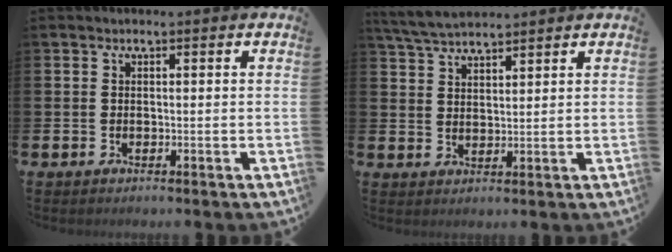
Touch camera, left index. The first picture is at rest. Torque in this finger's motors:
{"motor_torque": [-0.07, -0.59, 0.39, 0.13]}